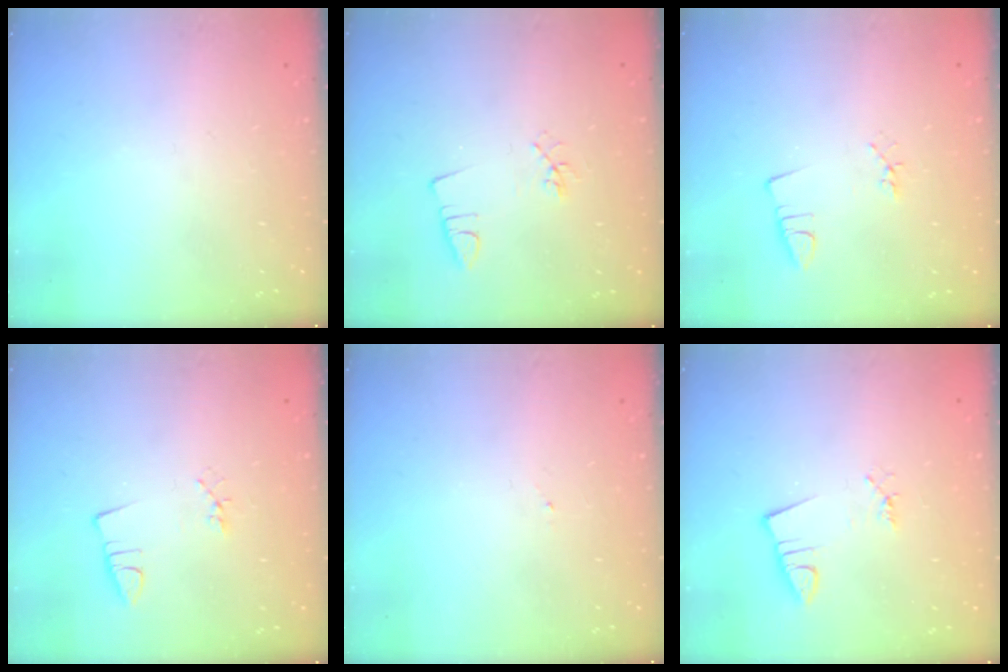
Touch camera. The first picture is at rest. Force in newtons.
{"total": 3.0, "press": 2.7, "slide": 1.4}
{"total": 2.2, "press": 1.7, "slide": 1.3}
{"total": 1.9, "press": 1.4, "slide": 1.3}
{"total": 2.5, "press": 2.5, "slide": 0.1}
{"total": 1.0, "press": 1.0, "slide": 0.0}